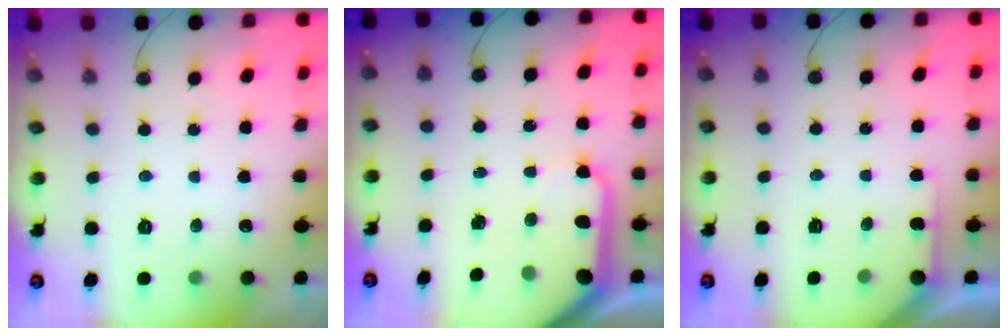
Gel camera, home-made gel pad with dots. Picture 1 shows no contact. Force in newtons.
{"total": 12.7, "press": 12.7, "slide": 1.4}
{"total": 4.3, "press": 4.3, "slide": 0.2}